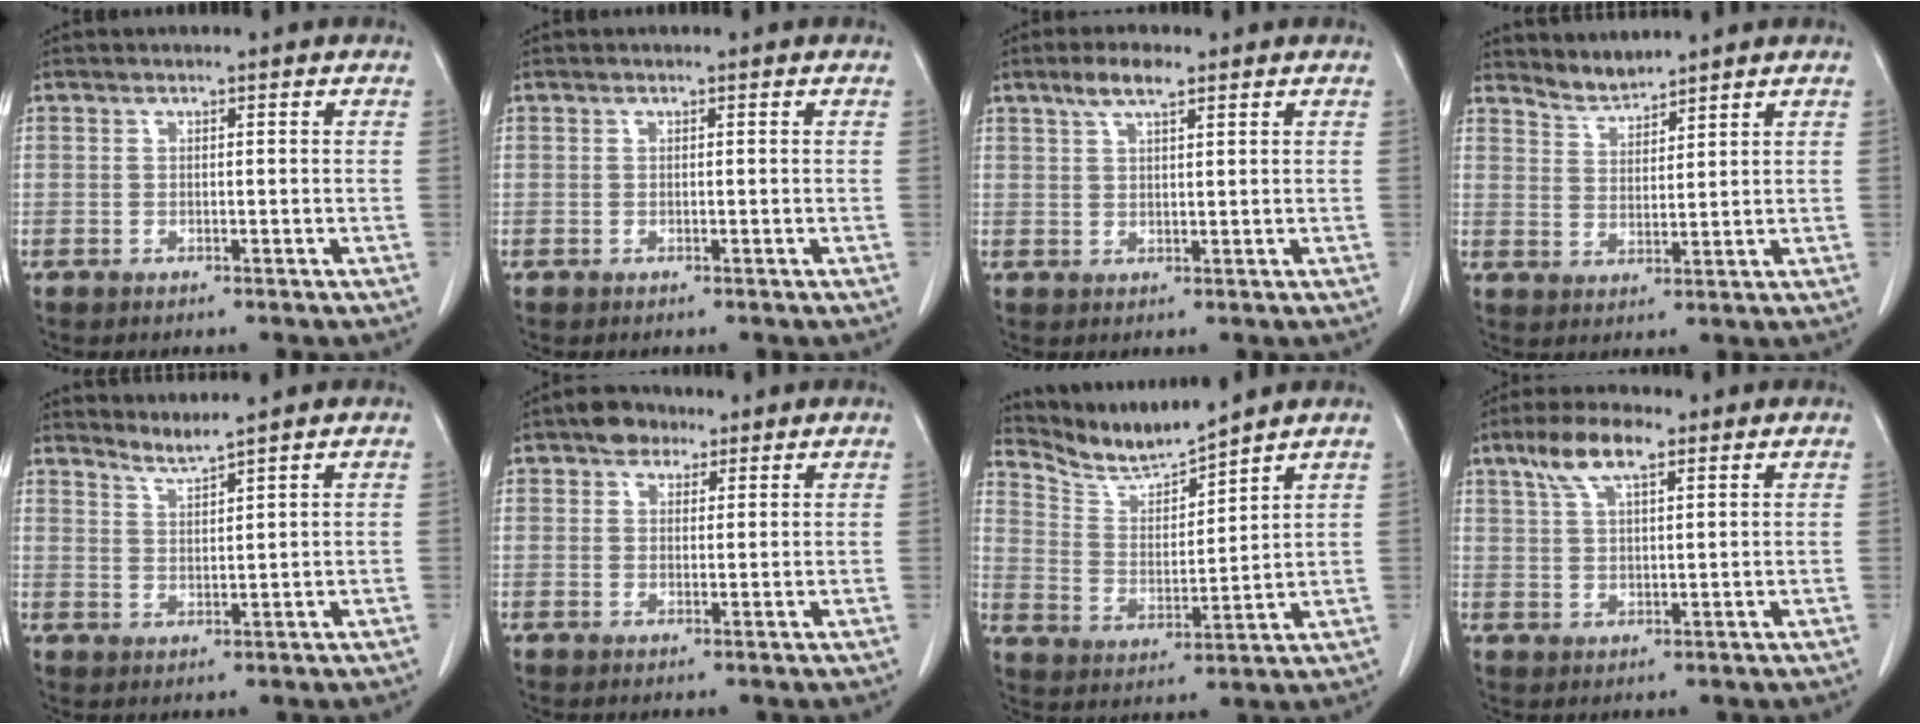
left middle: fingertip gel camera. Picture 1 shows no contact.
{"total": 0.0}
{"total": 4.1, "force": [2.8, 0.9, 2.9], "torque": [-0.060, 0.007, 0.054]}
{"total": 3.5, "force": [3.4, -0.1, -0.3], "torque": [0.003, 0.000, 0.071]}
{"total": 2.8, "force": [2.5, -1.2, 0.1], "torque": [-0.008, -0.014, 0.055]}
{"total": 3.7, "force": [2.4, 2.4, 1.4], "torque": [-0.025, 0.012, 0.041]}
{"total": 8.0, "force": [7.8, -1.0, 1.0], "torque": [-0.034, -0.007, 0.167]}
{"total": 7.0, "force": [4.3, 1.9, 5.2], "torque": [-0.110, 0.017, 0.081]}